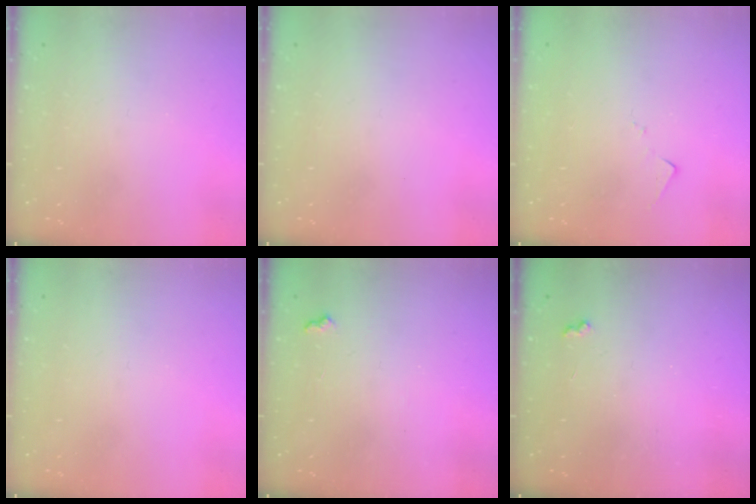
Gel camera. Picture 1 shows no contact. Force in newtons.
{"total": 0.0}
{"total": 6.1, "press": 6.1, "slide": 0.6}
{"total": 0.0}
{"total": 4.8, "press": 4.8, "slide": 0.7}
{"total": 3.5, "press": 3.4, "slide": 0.6}